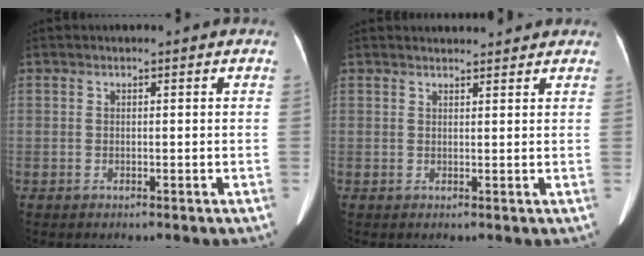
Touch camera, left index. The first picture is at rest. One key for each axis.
{"total": 5.2, "fx": 4.9, "fy": 1.2, "fz": 1.1, "tx": -0.011, "ty": 0.024, "tz": 0.058}